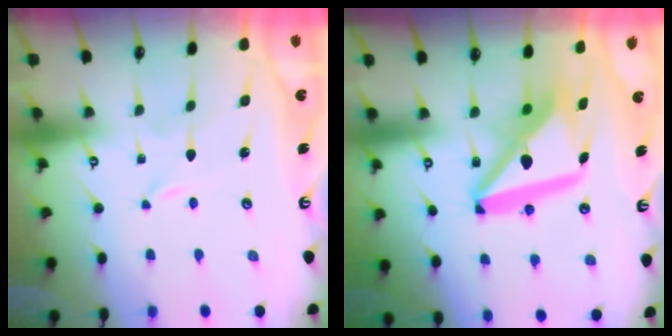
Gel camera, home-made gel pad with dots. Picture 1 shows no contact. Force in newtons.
{"total": 15.6, "press": 15.5, "slide": 1.8}